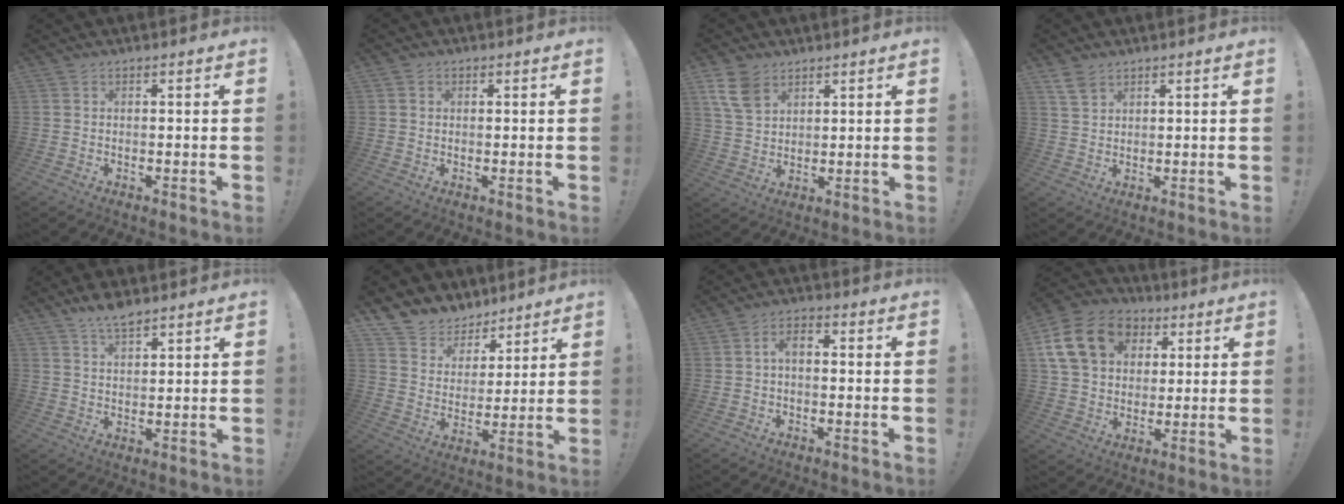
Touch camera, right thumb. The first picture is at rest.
{"total": 1.1, "force": [0.5, 1.0, 0.2], "torque": [0.005, -0.002, 0.008]}
{"total": 9.2, "force": [5.5, 5.9, 4.3], "torque": [-0.075, -0.017, 0.111]}
{"total": 4.1, "force": [3.1, 2.3, 1.6], "torque": [-0.023, -0.016, 0.058]}
{"total": 5.9, "force": [4.9, 2.1, 2.6], "torque": [-0.040, -0.029, 0.089]}
{"total": 9.4, "force": [7.1, 6.2, 0.7], "torque": [-0.016, -0.064, 0.140]}
{"total": 3.3, "force": [-0.4, 1.7, 2.8], "torque": [-0.058, 0.005, -0.010]}
{"total": 19.3, "force": [6.7, 14.9, 10.4], "torque": [-0.161, -0.012, 0.136]}